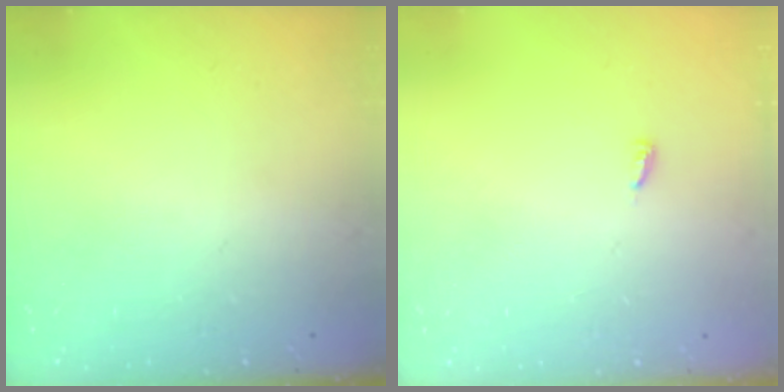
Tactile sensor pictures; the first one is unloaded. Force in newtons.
{"total": 3.9, "press": 3.9, "slide": 0.3}